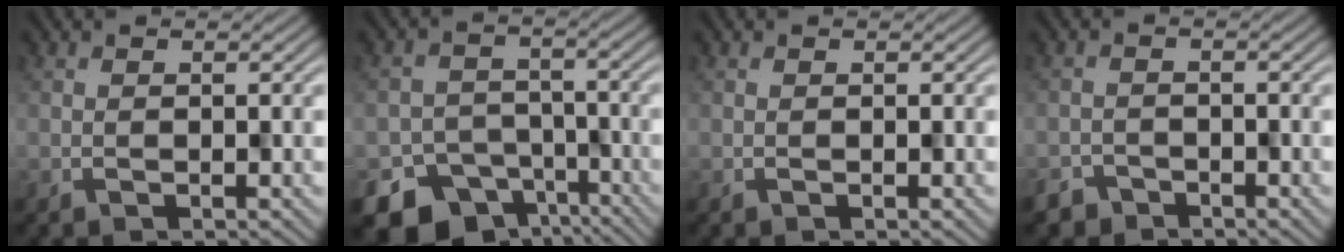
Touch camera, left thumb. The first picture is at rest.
{"total": 11.1, "force": [-8.0, 7.3, 2.8], "torque": [-0.042, -0.021, -0.102]}
{"total": 0.0}
{"total": 2.3, "force": [-2.0, 1.0, -0.3], "torque": [0.010, -0.001, -0.038]}